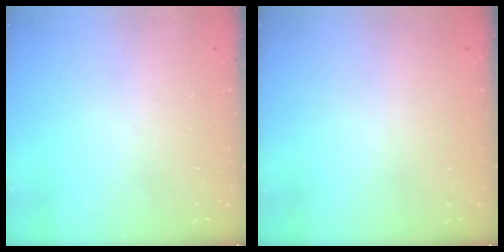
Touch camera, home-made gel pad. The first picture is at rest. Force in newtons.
{"total": 0.0}